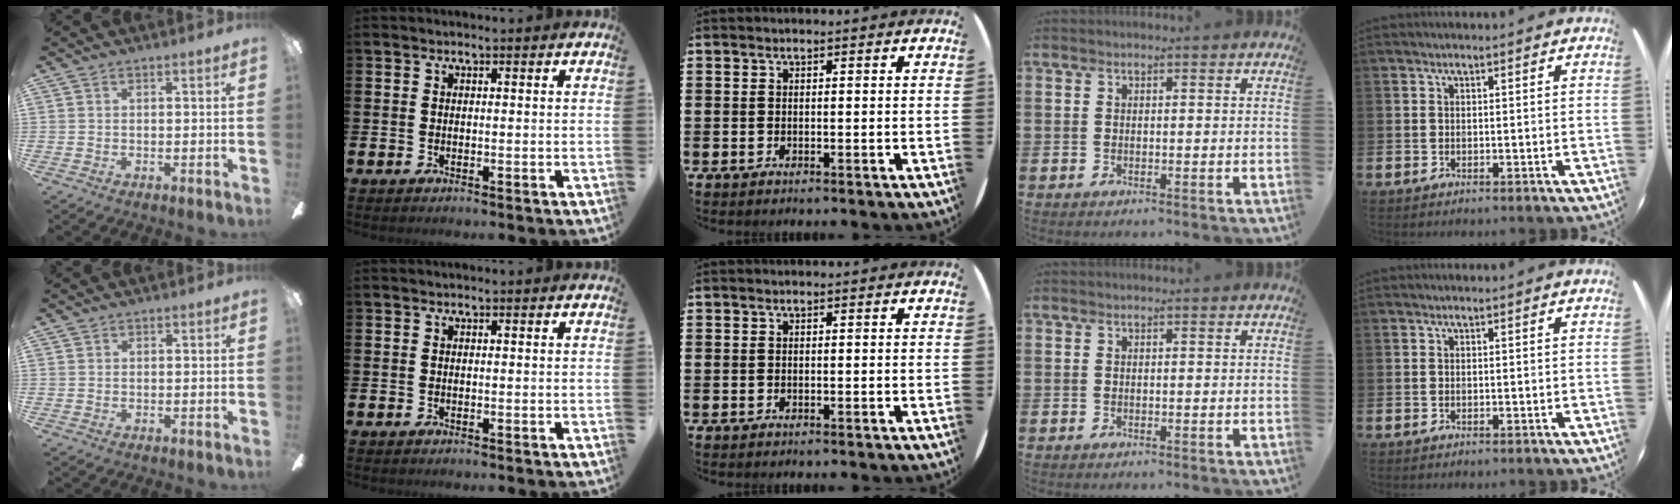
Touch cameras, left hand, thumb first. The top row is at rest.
{"thumb": {"total": 0.6, "force": [0.5, 0.4, -0.1], "torque": [0.003, 0.002, 0.008]}}